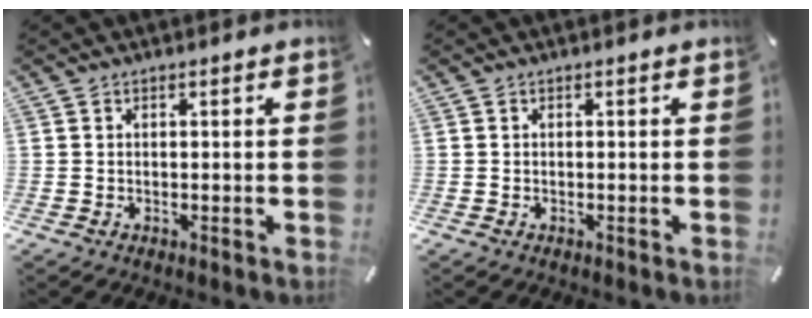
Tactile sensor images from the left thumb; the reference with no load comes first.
{"total": 0.0}